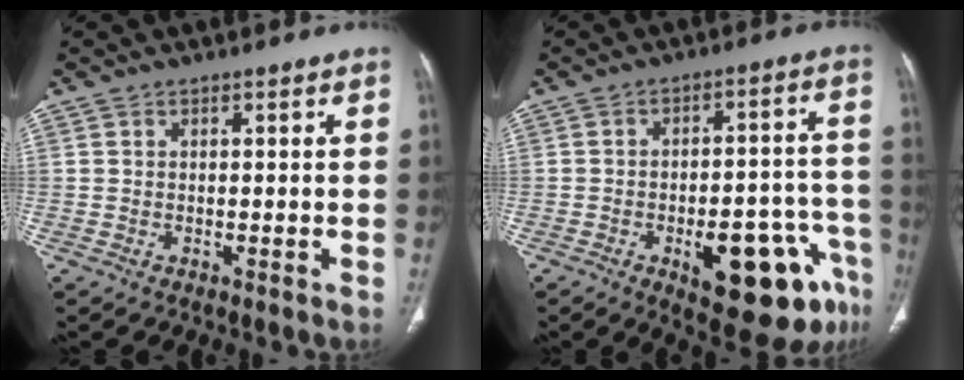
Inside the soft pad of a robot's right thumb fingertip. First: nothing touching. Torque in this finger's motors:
{"motor_torque": [1.97, 1.77, 1.19, -1.27, 0.30]}